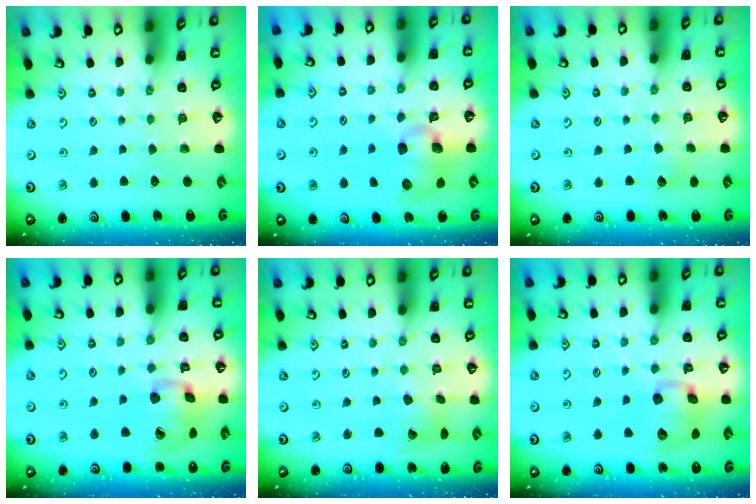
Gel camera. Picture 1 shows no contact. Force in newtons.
{"total": 10.2, "press": 10.0, "slide": 1.8}
{"total": 4.8, "press": 4.8, "slide": 0.5}
{"total": 15.6, "press": 15.4, "slide": 2.3}
{"total": 7.2, "press": 7.1, "slide": 1.0}
{"total": 12.0, "press": 11.8, "slide": 2.0}